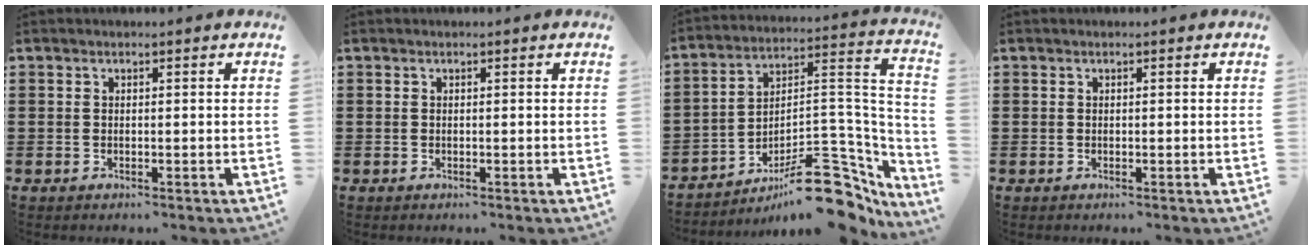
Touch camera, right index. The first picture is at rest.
{"total": 0.0}
{"total": 14.7, "force": [-9.7, 5.5, 9.6], "torque": [-0.106, 0.045, -0.162]}
{"total": 0.0}